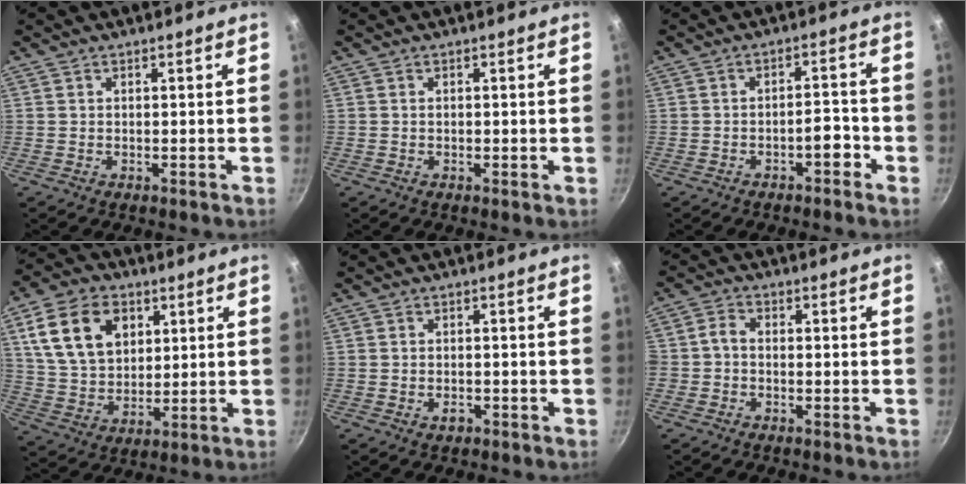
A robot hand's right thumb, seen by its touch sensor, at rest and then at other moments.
{"total": 0.5, "force": [-0.1, 0.3, 0.4], "torque": [-0.006, 0.000, -0.003]}
{"total": 3.7, "force": [-2.2, 1.5, 2.6], "torque": [-0.024, 0.029, -0.030]}
{"total": 15.8, "force": [5.6, 11.1, 9.8], "torque": [-0.157, -0.006, 0.107]}
{"total": 1.8, "force": [-0.9, 1.2, 1.1], "torque": [-0.016, 0.004, -0.014]}
{"total": 2.7, "force": [-1.0, 2.0, 1.5], "torque": [-0.034, 0.016, -0.030]}